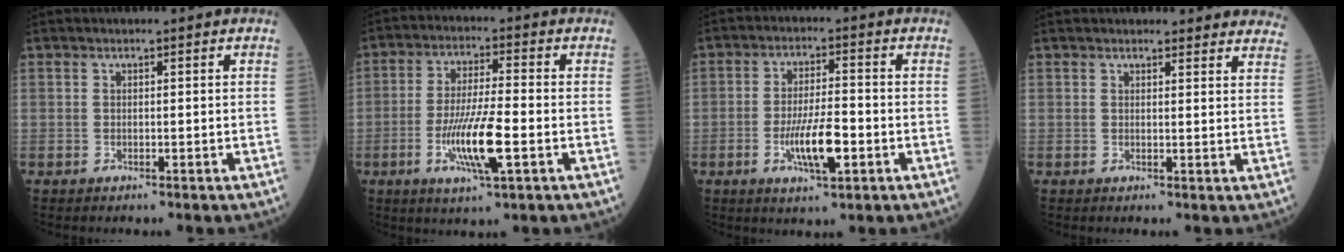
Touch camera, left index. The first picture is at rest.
{"total": 9.6, "force": [-3.2, 1.0, 9.0], "torque": [-0.176, -0.015, -0.060]}
{"total": 7.5, "force": [-2.7, 1.6, 6.8], "torque": [-0.134, -0.010, -0.048]}
{"total": 11.4, "force": [10.8, 2.6, 2.5], "torque": [0.010, -0.011, 0.091]}